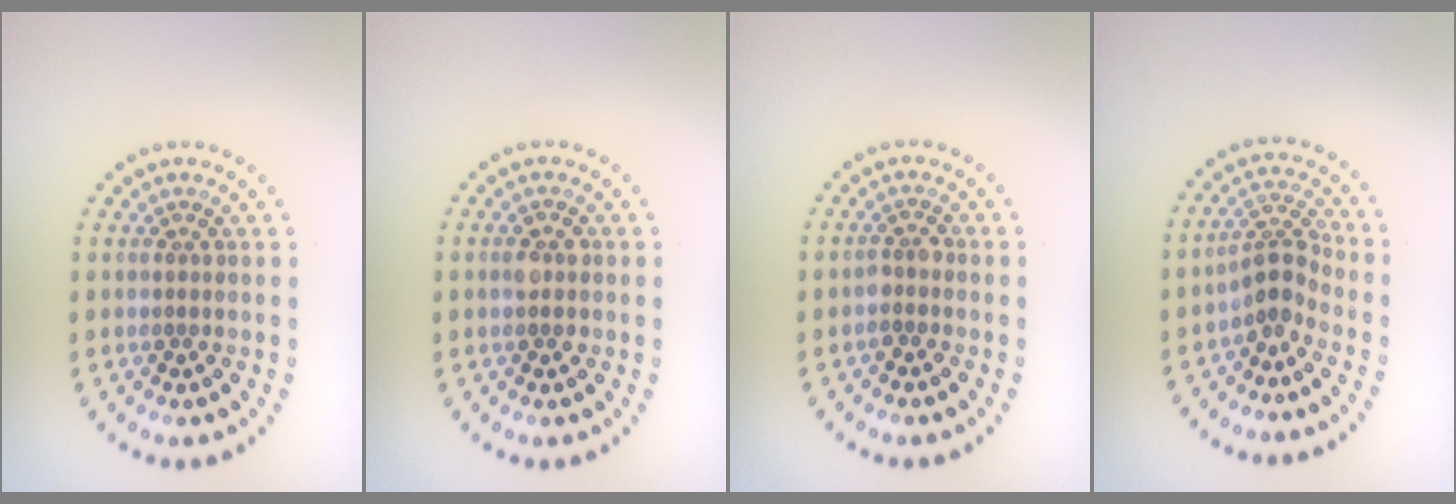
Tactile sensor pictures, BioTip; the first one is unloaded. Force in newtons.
{"total": 1.5, "press": 1.5, "slide": 0.2}
{"total": 1.4, "press": 1.2, "slide": 0.8}
{"total": 2.7, "press": 1.9, "slide": 1.9}